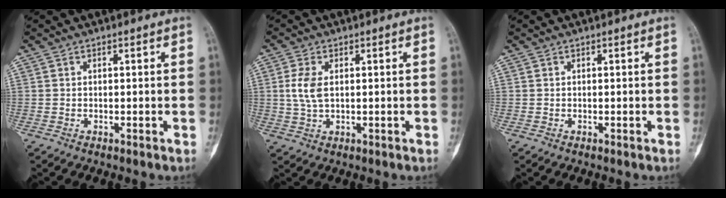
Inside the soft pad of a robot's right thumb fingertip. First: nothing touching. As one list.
[{"total": 4.9, "force": [0.8, 2.7, 4.1], "torque": [-0.091, 0.001, 0.018]}, {"total": 0.0}]